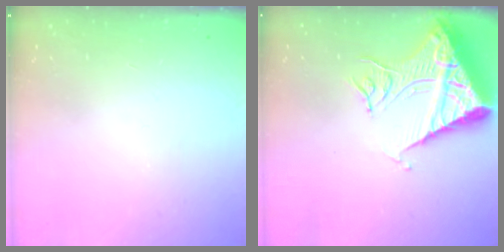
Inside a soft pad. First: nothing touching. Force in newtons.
{"total": 14.5, "press": 14.4, "slide": 1.8}